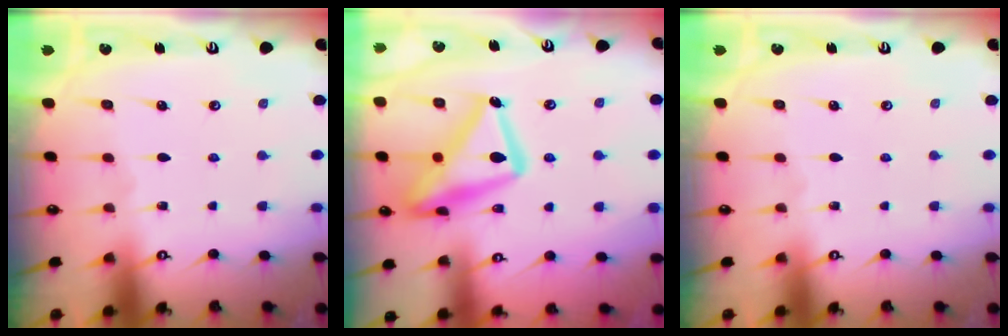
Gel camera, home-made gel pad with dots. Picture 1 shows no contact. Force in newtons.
{"total": 20.9, "press": 20.8, "slide": 1.3}
{"total": 0.0}